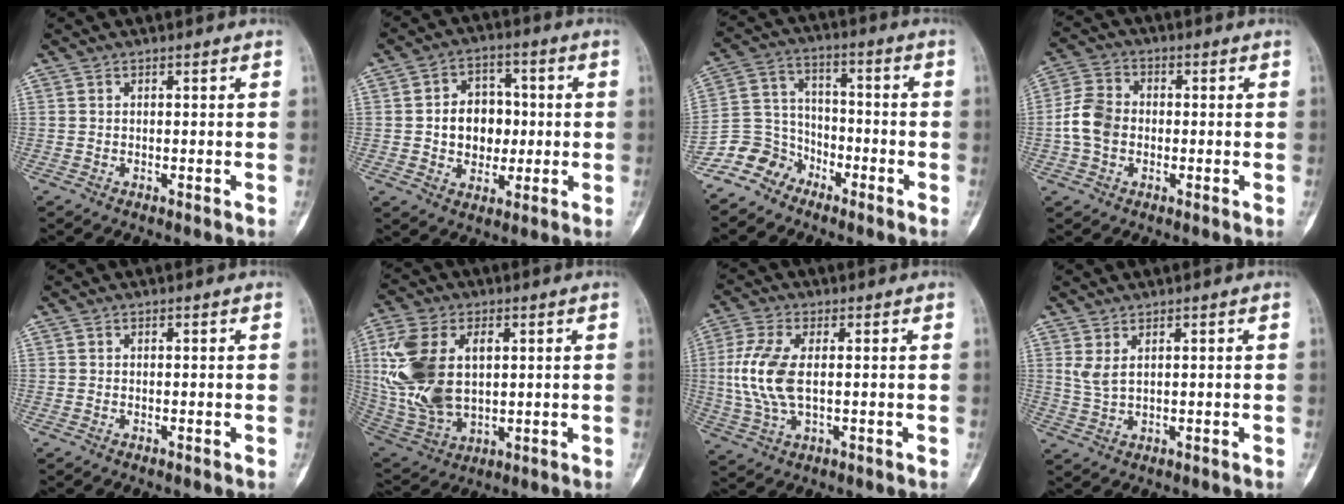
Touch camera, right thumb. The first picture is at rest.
{"total": 10.0, "force": [-0.1, 7.9, 6.2], "torque": [-0.046, 0.018, 0.001]}
{"total": 9.1, "force": [-6.6, 6.1, 1.0], "torque": [0.009, 0.067, -0.139]}
{"total": 7.5, "force": [-1.0, 5.8, 4.6], "torque": [-0.085, 0.020, -0.029]}
{"total": 0.0}
{"total": 18.8, "force": [2.7, 11.7, 14.4], "torque": [-0.302, -0.008, 0.062]}
{"total": 10.2, "force": [0.4, 4.9, 8.9], "torque": [-0.210, 0.000, 0.009]}
{"total": 2.9, "force": [1.3, 1.0, 2.4], "torque": [-0.052, -0.002, 0.035]}